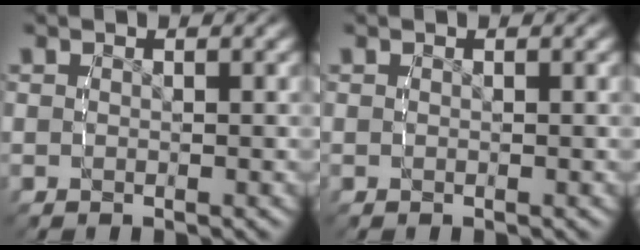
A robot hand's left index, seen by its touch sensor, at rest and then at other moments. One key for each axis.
{"total": 0.0}